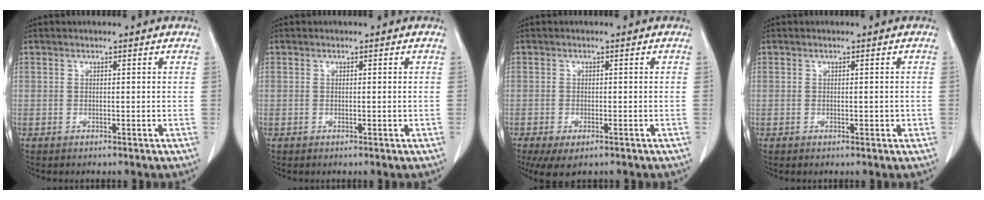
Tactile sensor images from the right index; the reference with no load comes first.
{"total": 0.0}
{"total": 5.1, "force": [-3.2, 1.9, 3.4], "torque": [-0.058, -0.013, -0.050]}
{"total": 1.1, "force": [-0.2, 0.5, 1.0], "torque": [-0.016, 0.000, 0.002]}